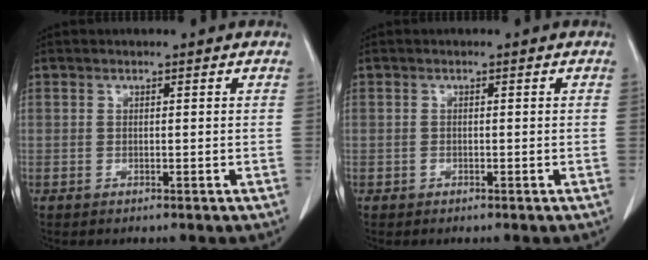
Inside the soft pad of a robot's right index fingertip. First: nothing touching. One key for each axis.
{"total": 0.7, "fx": -0.4, "fy": 0.5, "fz": 0.0, "tx": 0.000, "ty": 0.004, "tz": -0.008}